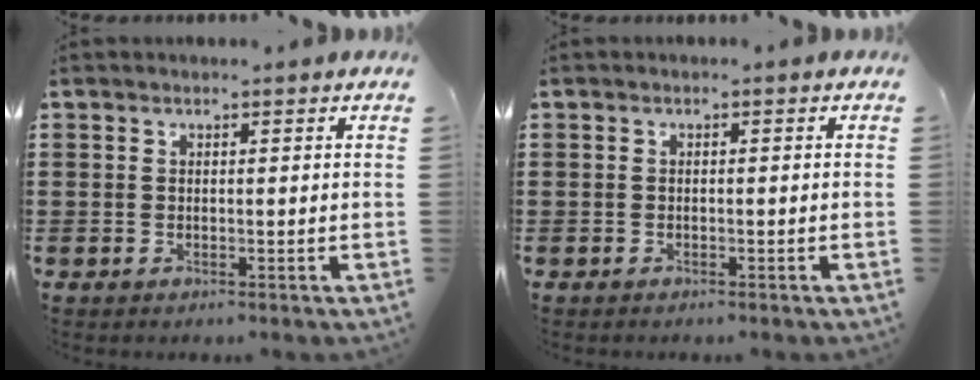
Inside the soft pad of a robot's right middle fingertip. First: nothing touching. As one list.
[{"total": 0.5, "force": [-0.5, 0.1, 0.1], "torque": [-0.002, -0.001, -0.010]}]